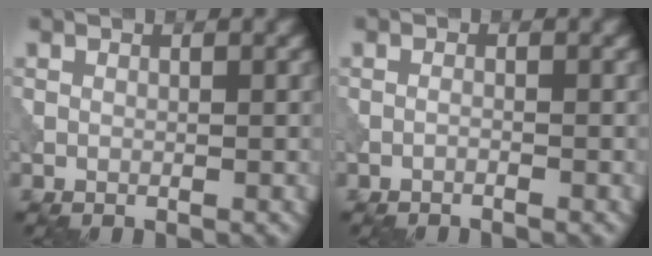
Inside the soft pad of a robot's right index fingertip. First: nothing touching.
{"total": 0.7, "force": [-0.6, 0.0, 0.4], "torque": [-0.010, 0.002, -0.015]}